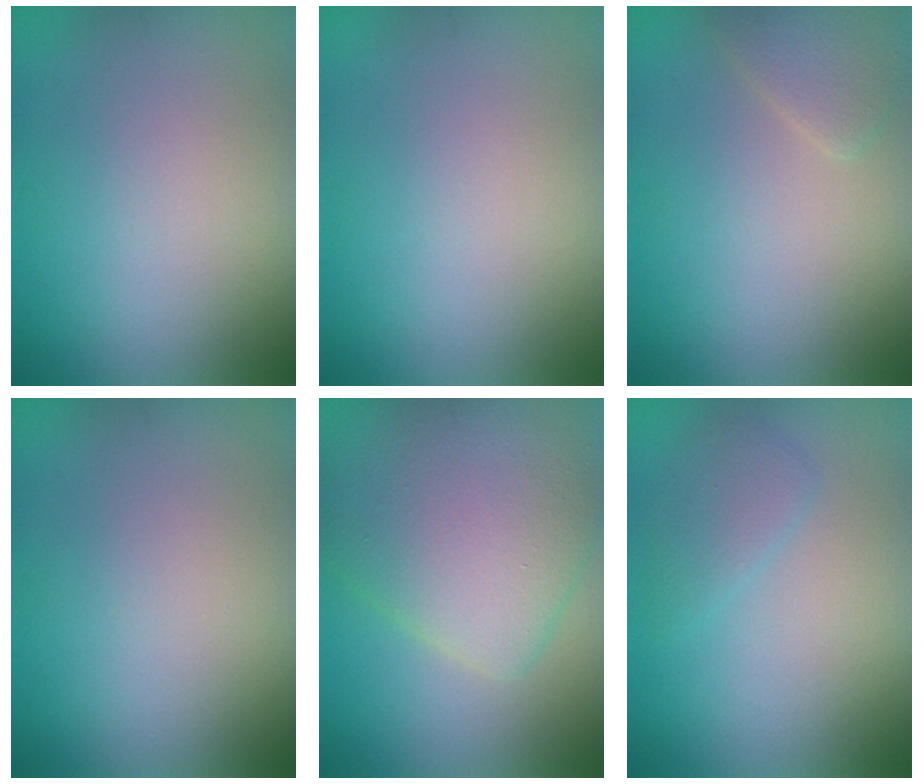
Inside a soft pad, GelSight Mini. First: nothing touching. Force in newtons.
{"total": 0.0}
{"total": 1.8, "press": 1.8, "slide": 0.1}
{"total": 0.0}
{"total": 9.3, "press": 9.3, "slide": 0.6}
{"total": 1.8, "press": 1.8, "slide": 0.1}